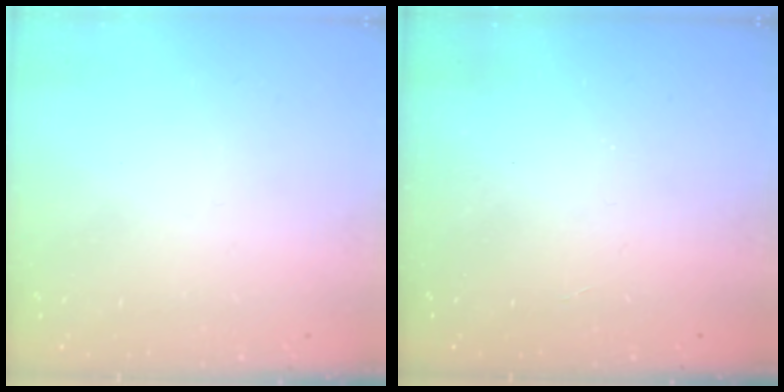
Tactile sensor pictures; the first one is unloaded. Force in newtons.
{"total": 2.1, "press": 2.1, "slide": 0.4}